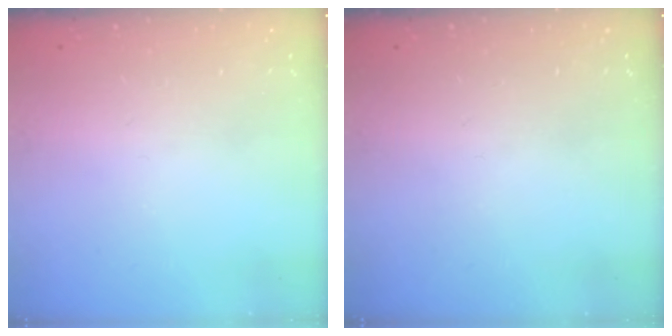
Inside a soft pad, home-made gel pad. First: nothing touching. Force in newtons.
{"total": 0.0}